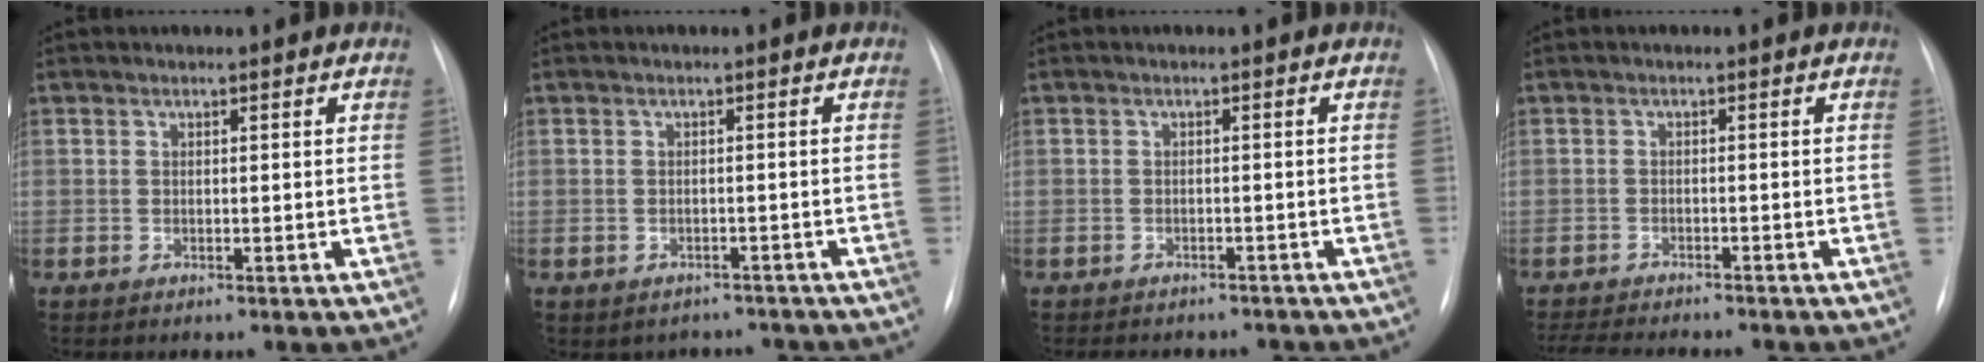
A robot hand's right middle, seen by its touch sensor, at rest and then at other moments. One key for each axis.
{"total": 4.5, "fx": -3.8, "fy": 2.4, "fz": 0.1, "tx": 0.006, "ty": 0.018, "tz": -0.043}
{"total": 6.7, "fx": -5.9, "fy": 2.7, "fz": 1.5, "tx": -0.015, "ty": 0.007, "tz": -0.065}
{"total": 10.2, "fx": -9.2, "fy": 1.7, "fz": 4.2, "tx": -0.061, "ty": -0.011, "tz": -0.129}